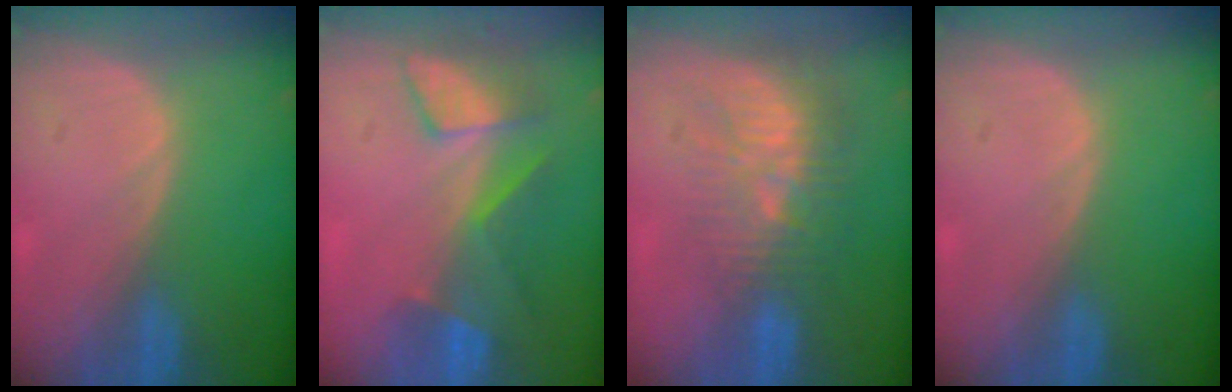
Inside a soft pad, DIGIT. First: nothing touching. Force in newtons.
{"total": 8.4, "press": 7.2, "slide": 4.4}
{"total": 10.2, "press": 8.8, "slide": 5.0}
{"total": 0.0}